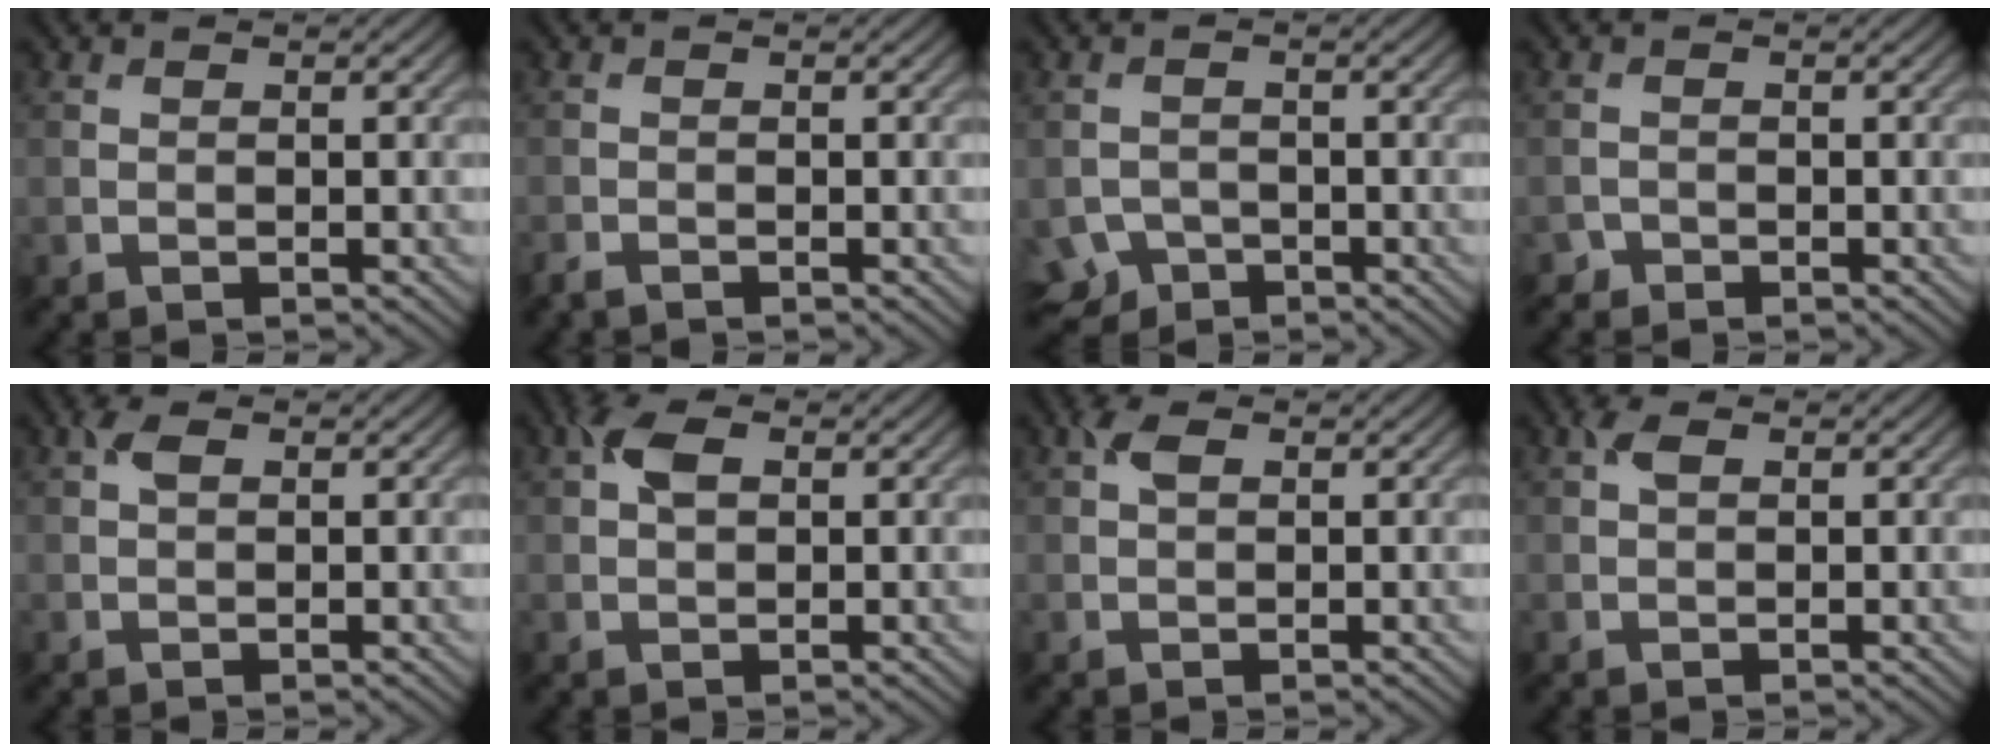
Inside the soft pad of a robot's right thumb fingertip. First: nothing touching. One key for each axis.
{"total": 1.2, "fx": -1.1, "fy": 0.2, "fz": 0.4, "tx": -0.011, "ty": -0.006, "tz": -0.026}
{"total": 3.4, "fx": -2.4, "fy": 2.2, "fz": 0.9, "tx": -0.020, "ty": -0.010, "tz": -0.049}
{"total": 1.0, "fx": -0.9, "fy": 0.5, "fz": -0.1, "tx": 0.003, "ty": 0.000, "tz": -0.018}
{"total": 1.8, "fx": 0.7, "fy": 1.0, "fz": 1.3, "tx": -0.029, "ty": 0.006, "tz": 0.010}
{"total": 3.4, "fx": 1.1, "fy": 1.9, "fz": 2.6, "tx": -0.055, "ty": 0.009, "tz": 0.016}
{"total": 2.1, "fx": 0.8, "fy": 1.1, "fz": 1.6, "tx": -0.035, "ty": 0.006, "tz": 0.012}
{"total": 1.7, "fx": 0.7, "fy": 0.9, "fz": 1.3, "tx": -0.029, "ty": 0.005, "tz": 0.010}